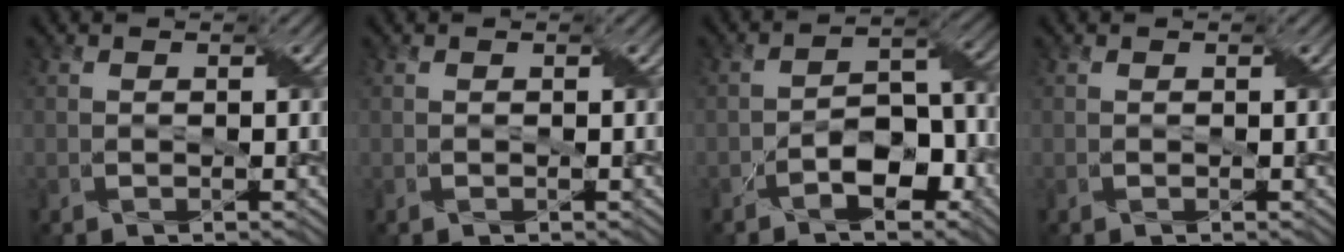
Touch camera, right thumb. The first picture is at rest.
{"total": 0.0}
{"total": 6.3, "force": [-3.5, 3.2, 4.2], "torque": [-0.060, 0.013, -0.061]}
{"total": 0.0}